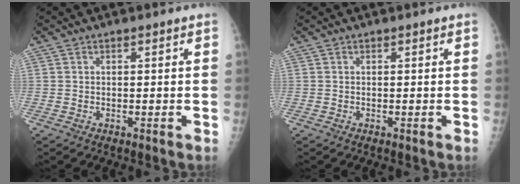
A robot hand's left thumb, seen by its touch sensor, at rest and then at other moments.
{"total": 0.0}